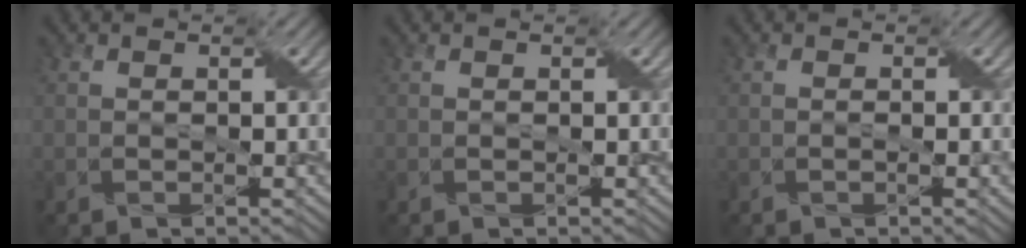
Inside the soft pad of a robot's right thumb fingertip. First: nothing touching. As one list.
[{"total": 0.0}, {"total": 1.1, "force": [-0.2, 0.3, 1.0], "torque": [-0.019, -0.001, -0.002]}]